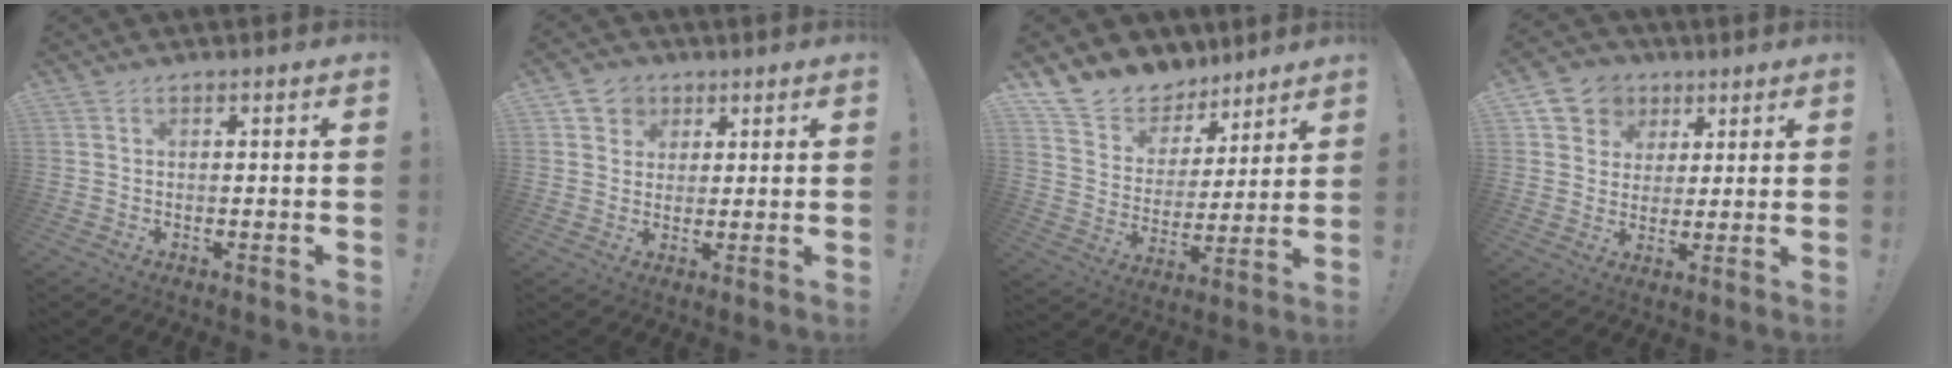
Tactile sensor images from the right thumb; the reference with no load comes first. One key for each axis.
{"total": 5.4, "fx": 2.2, "fy": 4.8, "fz": 1.1, "tx": -0.019, "ty": -0.008, "tz": 0.043}
{"total": 11.8, "fx": 9.4, "fy": 6.9, "fz": 2.0, "tx": -0.053, "ty": -0.071, "tz": 0.180}
{"total": 8.2, "fx": 3.1, "fy": 7.3, "fz": 2.1, "tx": -0.028, "ty": -0.016, "tz": 0.064}